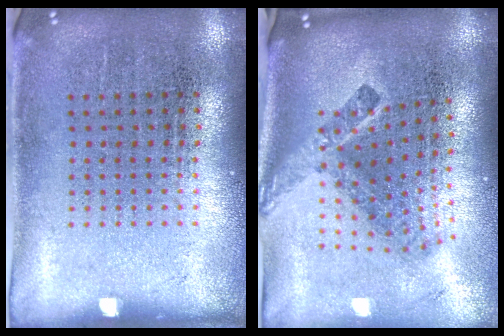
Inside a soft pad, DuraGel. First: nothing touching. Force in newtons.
{"total": 2.4, "press": 1.5, "slide": 1.9}